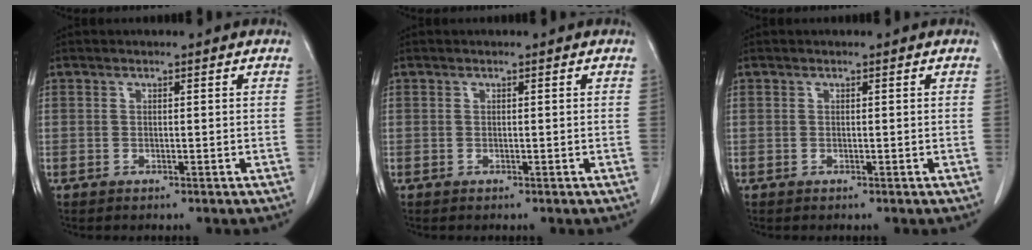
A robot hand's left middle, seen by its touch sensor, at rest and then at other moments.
{"total": 0.0}
{"total": 0.0}